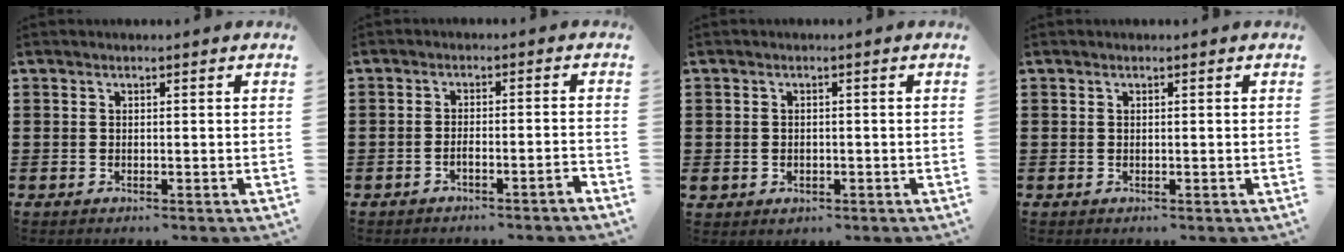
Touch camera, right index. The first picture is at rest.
{"total": 2.0, "force": [-1.7, 0.0, 1.1], "torque": [-0.021, 0.003, -0.032]}
{"total": 1.1, "force": [-0.3, 1.0, 0.4], "torque": [-0.011, 0.003, -0.008]}
{"total": 0.0}